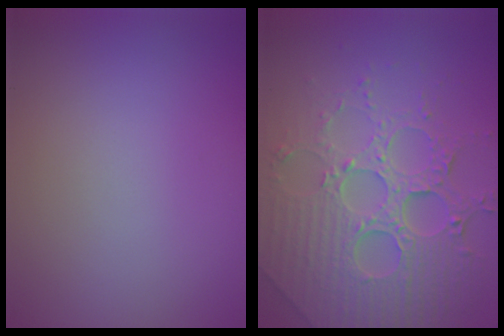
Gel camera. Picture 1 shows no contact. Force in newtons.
{"total": 8.2, "press": 6.0, "slide": 5.6}